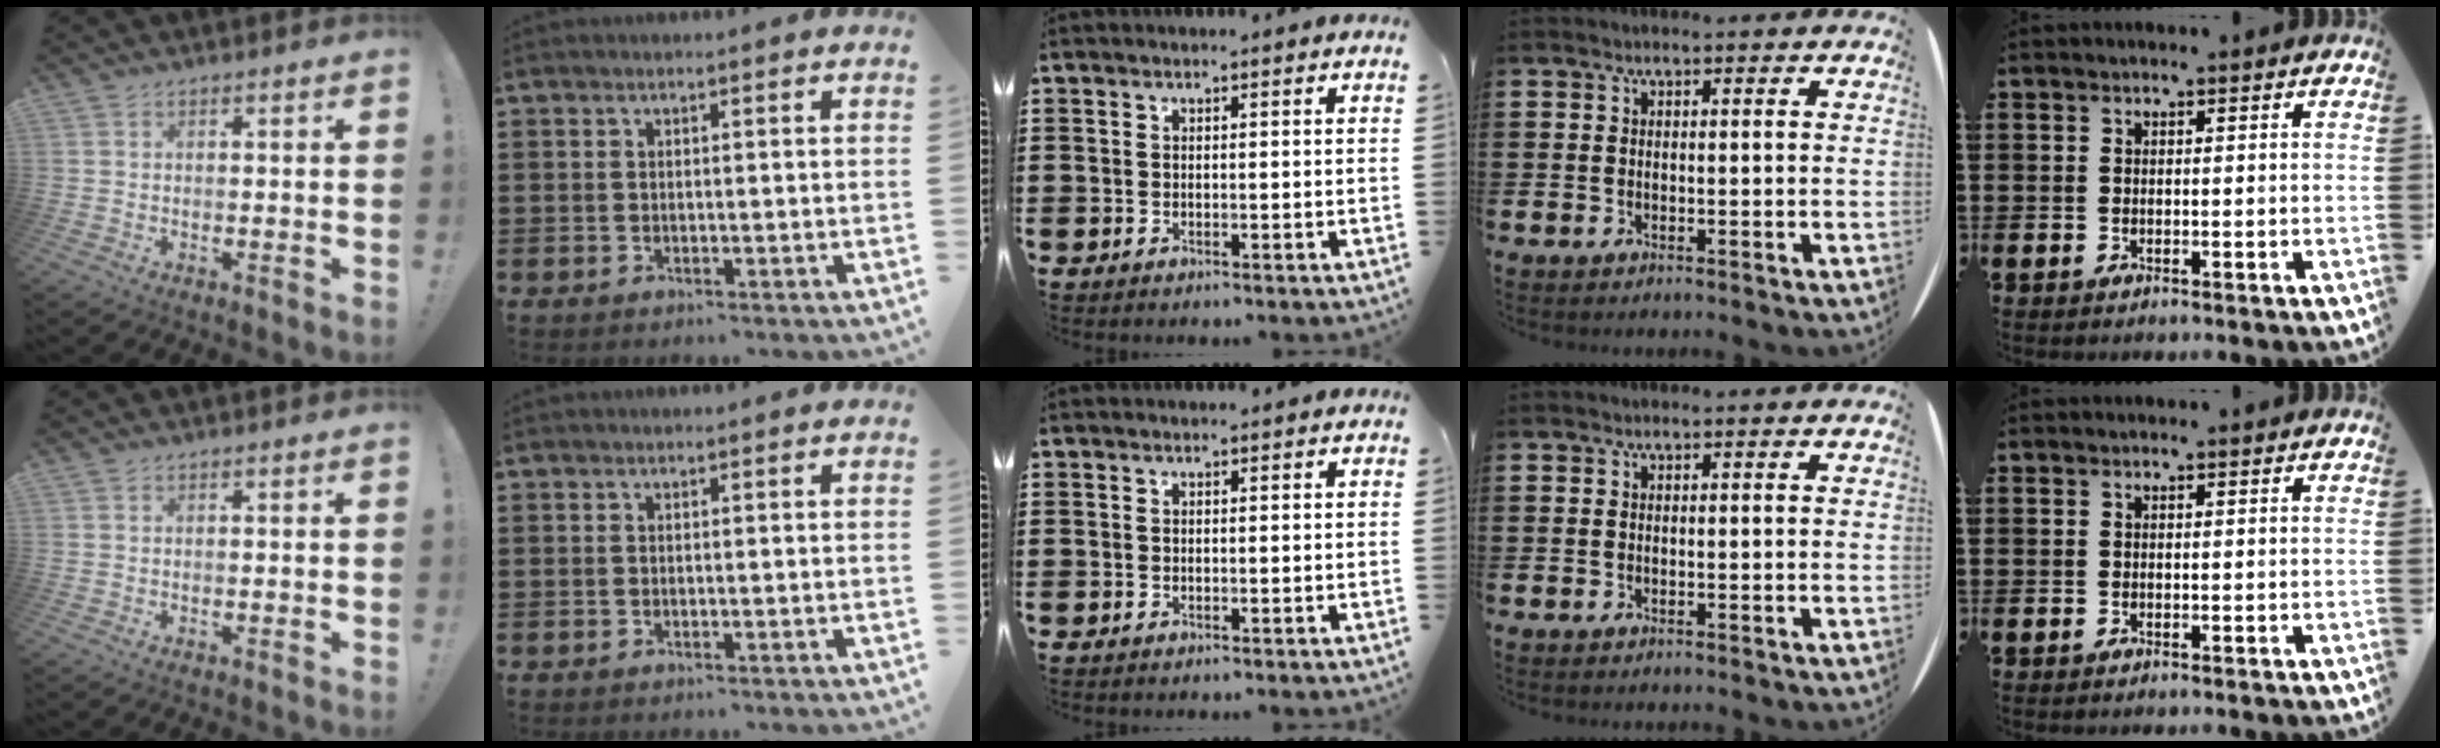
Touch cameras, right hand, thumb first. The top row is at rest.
{}